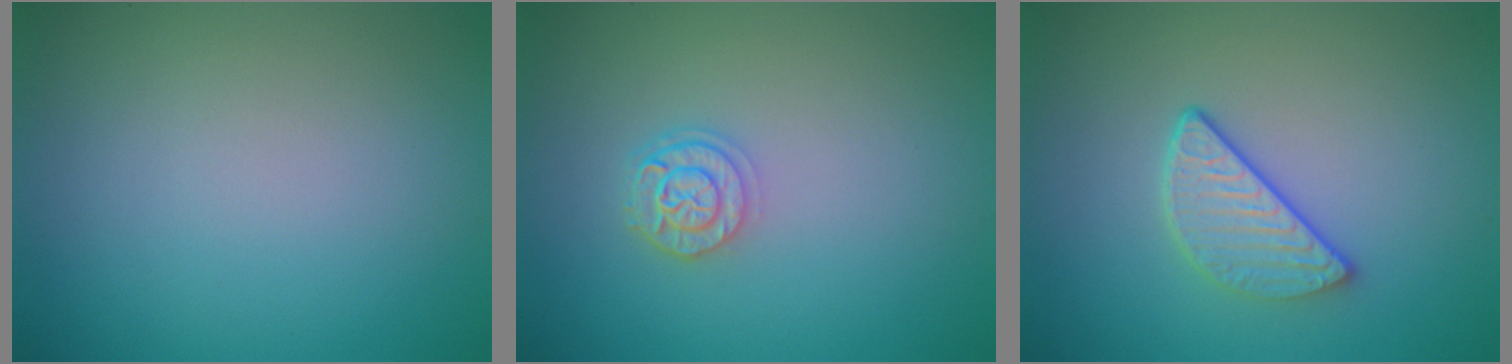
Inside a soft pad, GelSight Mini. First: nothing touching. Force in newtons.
{"total": 2.4, "press": 2.0, "slide": 1.3}
{"total": 3.4, "press": 2.7, "slide": 2.0}